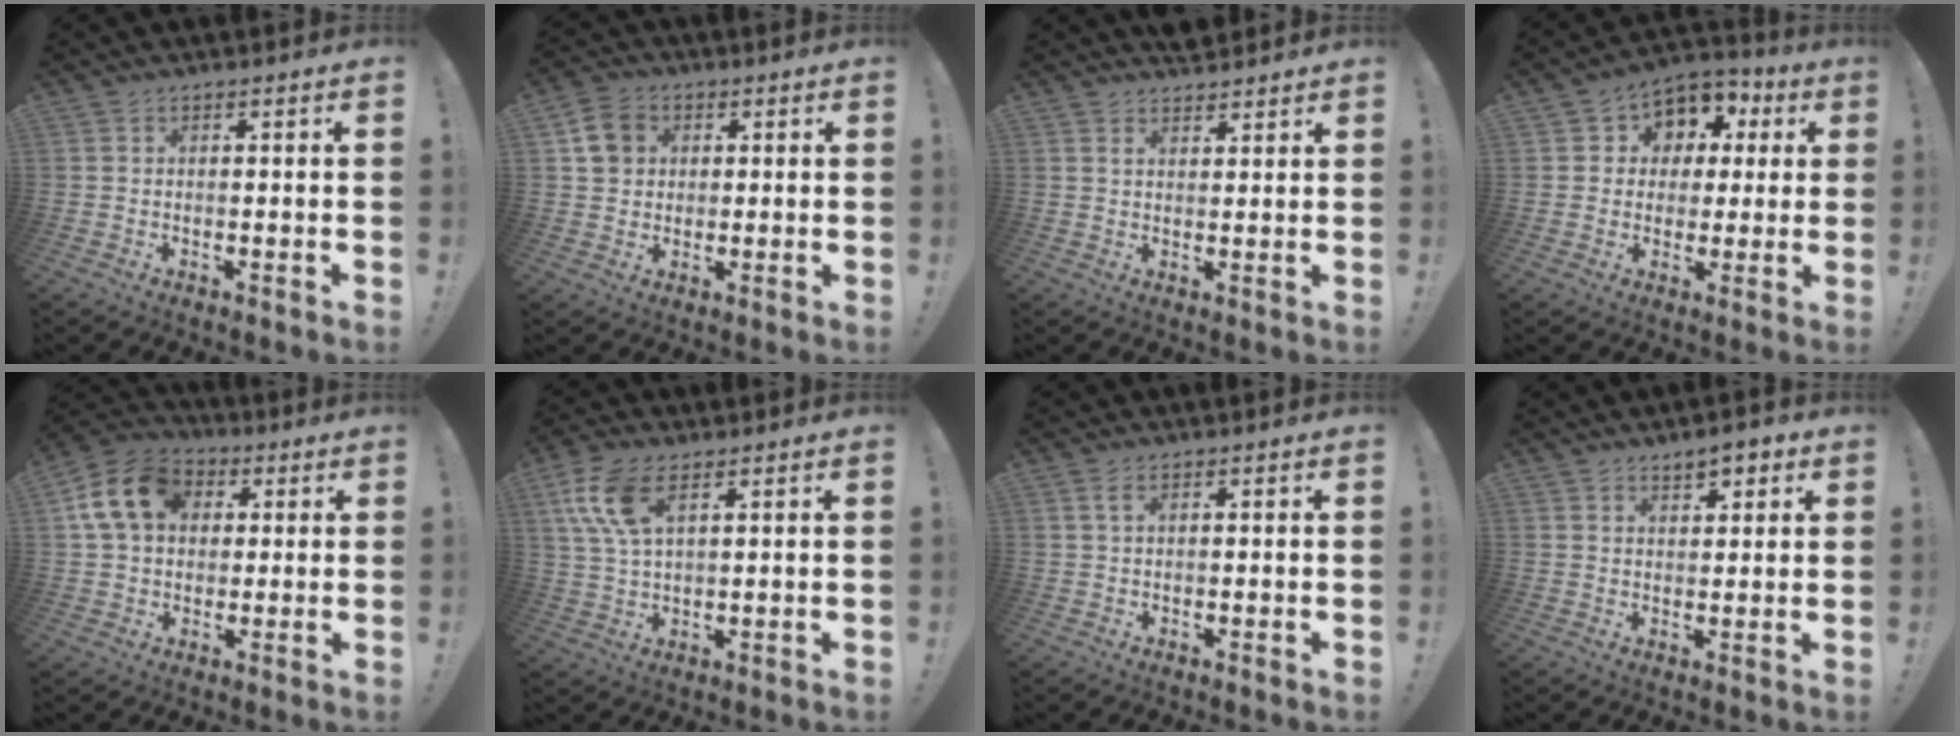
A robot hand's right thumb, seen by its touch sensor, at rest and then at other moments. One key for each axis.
{"total": 7.9, "fx": 2.4, "fy": 6.8, "fz": 3.2, "tx": -0.044, "ty": 0.006, "tz": 0.050}
{"total": 3.3, "fx": 3.0, "fy": 1.2, "fz": 0.7, "tx": 0.004, "ty": -0.021, "tz": 0.053}
{"total": 8.4, "fx": 1.4, "fy": 7.8, "fz": 2.8, "tx": -0.038, "ty": -0.004, "tz": 0.033}
{"total": 14.9, "fx": 4.1, "fy": 11.5, "fz": 8.5, "tx": -0.135, "ty": 0.003, "tz": 0.085}
{"total": 10.5, "fx": 4.6, "fy": 4.9, "fz": 8.1, "tx": -0.165, "ty": -0.006, "tz": 0.088}
{"total": 1.2, "fx": 0.5, "fy": 0.5, "fz": 1.0, "tx": -0.016, "ty": 0.000, "tz": 0.008}
{"total": 4.7, "fx": 3.3, "fy": 2.2, "fz": 2.5, "tx": -0.021, "ty": -0.017, "tz": 0.054}